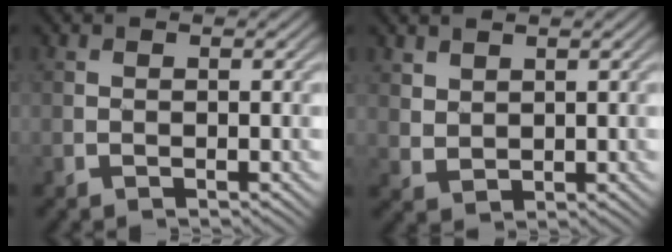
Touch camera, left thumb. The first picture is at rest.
{"total": 2.6, "force": [1.9, 1.4, 1.0], "torque": [-0.027, -0.003, 0.048]}